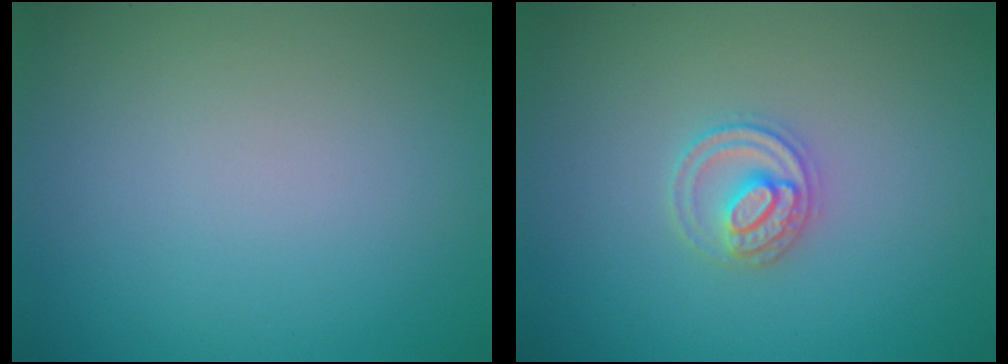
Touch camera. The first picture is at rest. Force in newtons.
{"total": 2.5, "press": 2.4, "slide": 0.3}